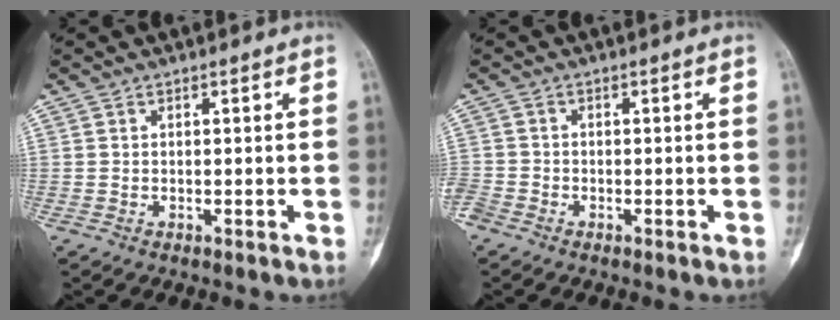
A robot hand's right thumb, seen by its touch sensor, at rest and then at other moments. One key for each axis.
{"total": 2.9, "fx": -2.1, "fy": 1.6, "fz": 1.2, "tx": -0.033, "ty": 0.000, "tz": -0.049}